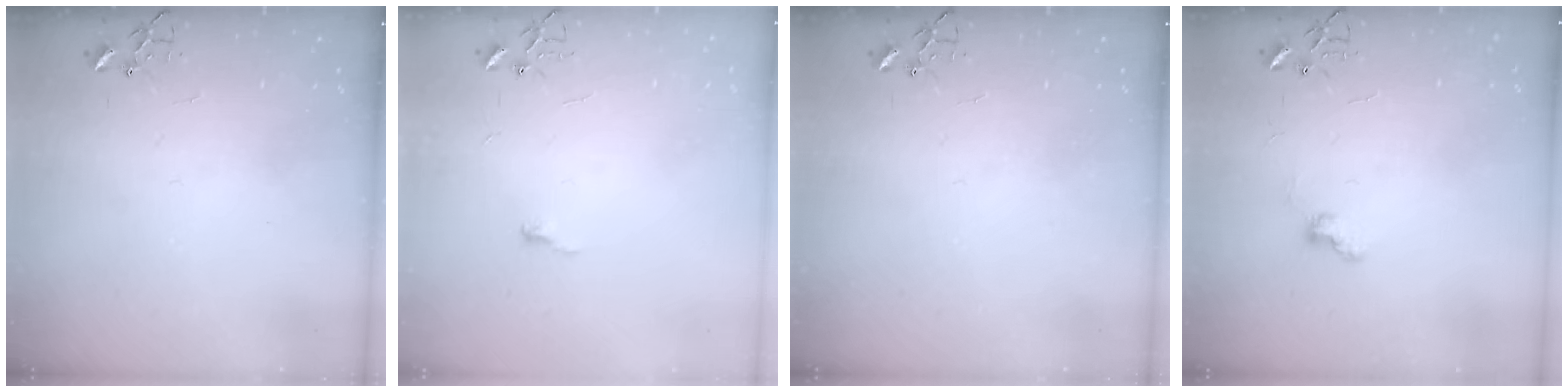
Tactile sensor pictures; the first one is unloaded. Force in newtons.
{"total": 3.7, "press": 3.7, "slide": 0.3}
{"total": 0.0}
{"total": 6.6, "press": 6.6, "slide": 0.7}